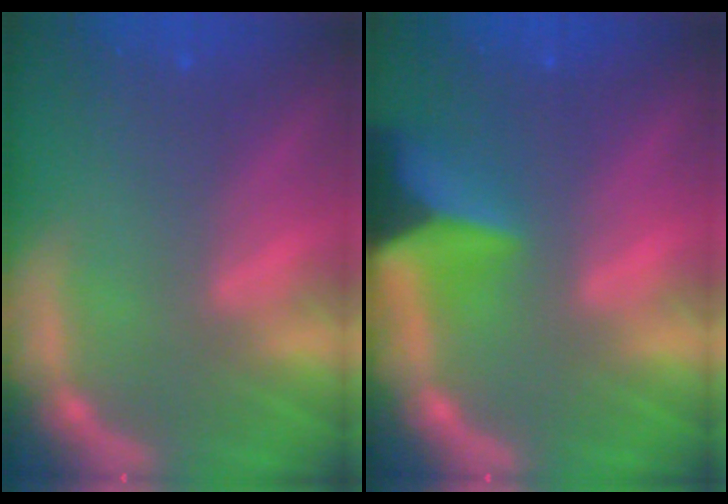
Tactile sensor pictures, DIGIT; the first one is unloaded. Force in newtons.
{"total": 6.5}